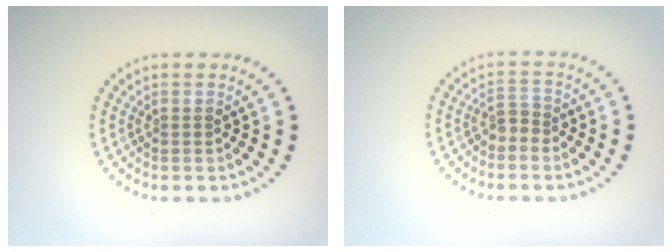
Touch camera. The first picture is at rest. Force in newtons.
{"total": 1.3, "press": 0.9, "slide": 0.8}